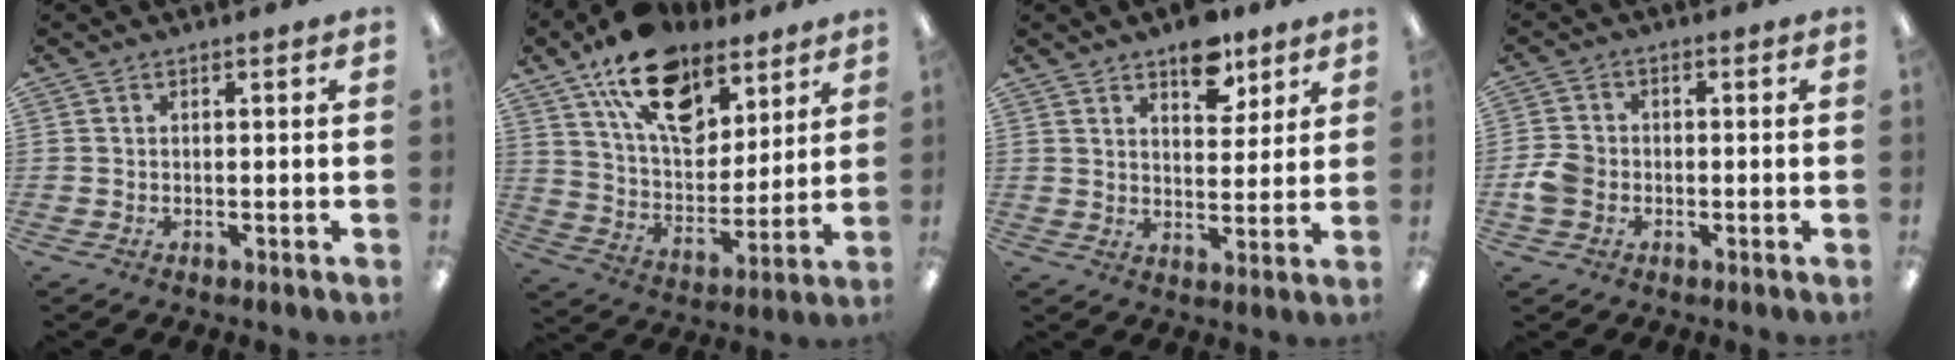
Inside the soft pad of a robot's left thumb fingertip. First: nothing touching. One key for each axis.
{"total": 19.4, "fx": 12.3, "fy": 10.6, "fz": 10.5, "tx": -0.175, "ty": -0.058, "tz": 0.221}
{"total": 9.3, "fx": 6.6, "fy": 4.9, "fz": 4.3, "tx": -0.032, "ty": -0.039, "tz": 0.110}
{"total": 5.1, "fx": -1.5, "fy": 4.2, "fz": 2.5, "tx": -0.046, "ty": 0.012, "tz": -0.024}